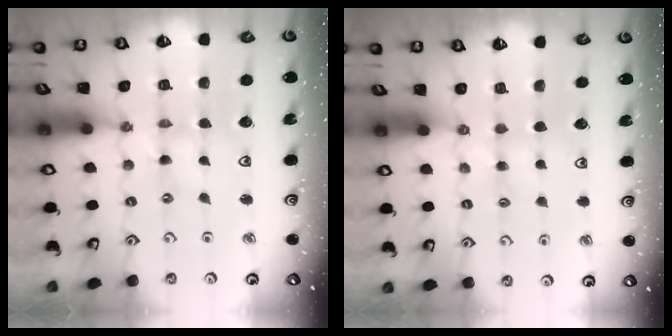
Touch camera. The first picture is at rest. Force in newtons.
{"total": 3.0, "press": 3.0, "slide": 0.5}